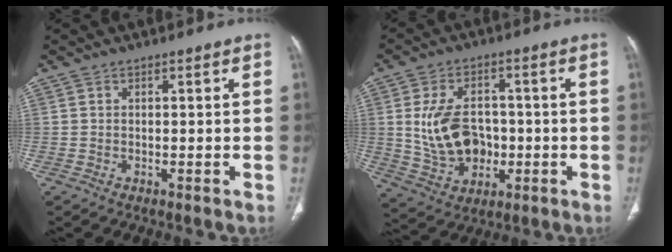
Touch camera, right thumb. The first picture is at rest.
{"total": 12.6, "force": [-0.4, 9.0, 8.8], "torque": [-0.135, 0.008, 0.007]}